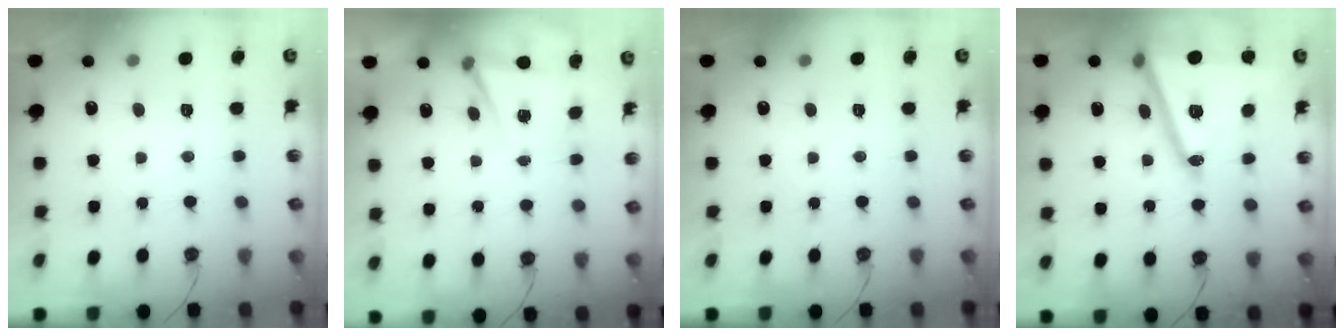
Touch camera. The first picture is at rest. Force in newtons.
{"total": 5.1, "press": 2.5, "slide": 4.5}
{"total": 0.0}
{"total": 23.7, "press": 23.4, "slide": 3.4}